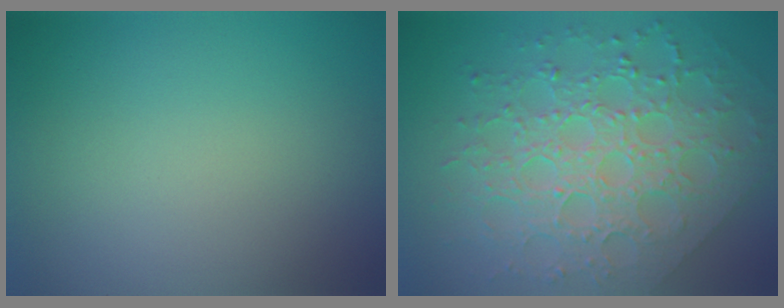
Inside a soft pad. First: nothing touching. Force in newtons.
{"total": 8.4, "press": 6.1, "slide": 5.8}